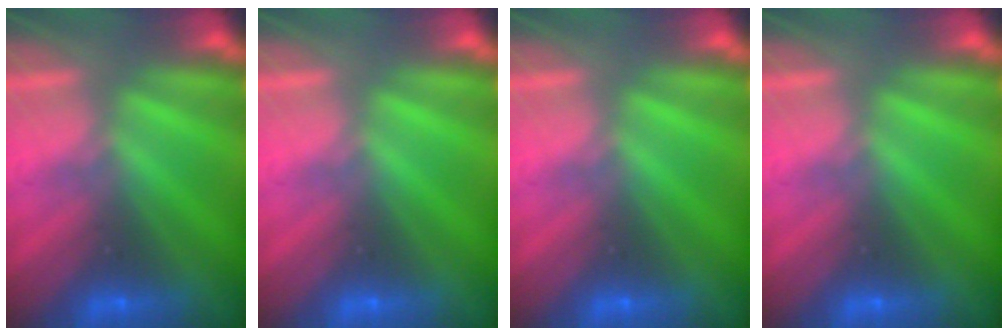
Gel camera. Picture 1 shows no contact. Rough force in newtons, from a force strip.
{"total": 0.0}
{"total": 0.0}
{"total": 0.0}